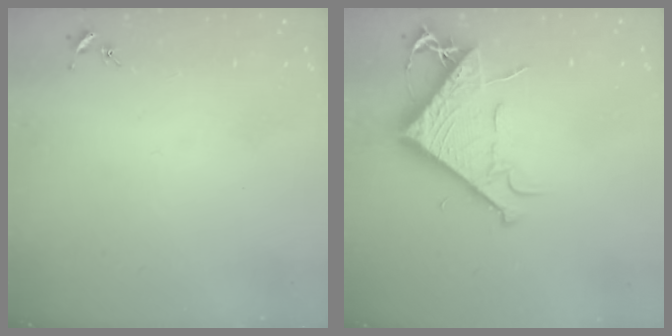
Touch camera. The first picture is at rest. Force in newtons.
{"total": 8.2, "press": 8.1, "slide": 1.1}